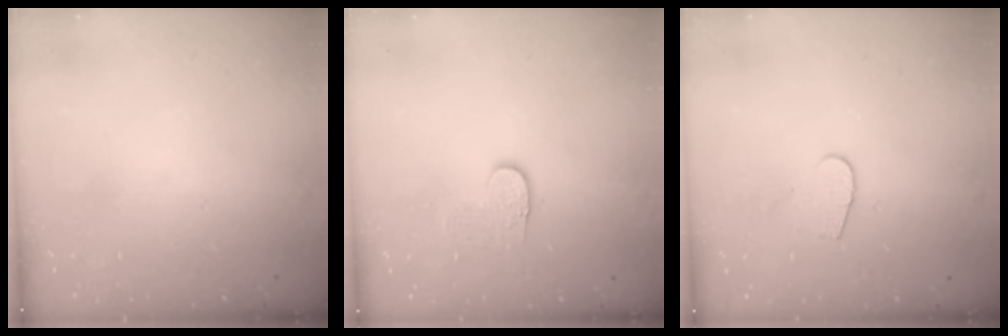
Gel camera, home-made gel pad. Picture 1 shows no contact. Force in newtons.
{"total": 3.6, "press": 3.6, "slide": 0.4}
{"total": 5.8, "press": 5.8, "slide": 0.4}